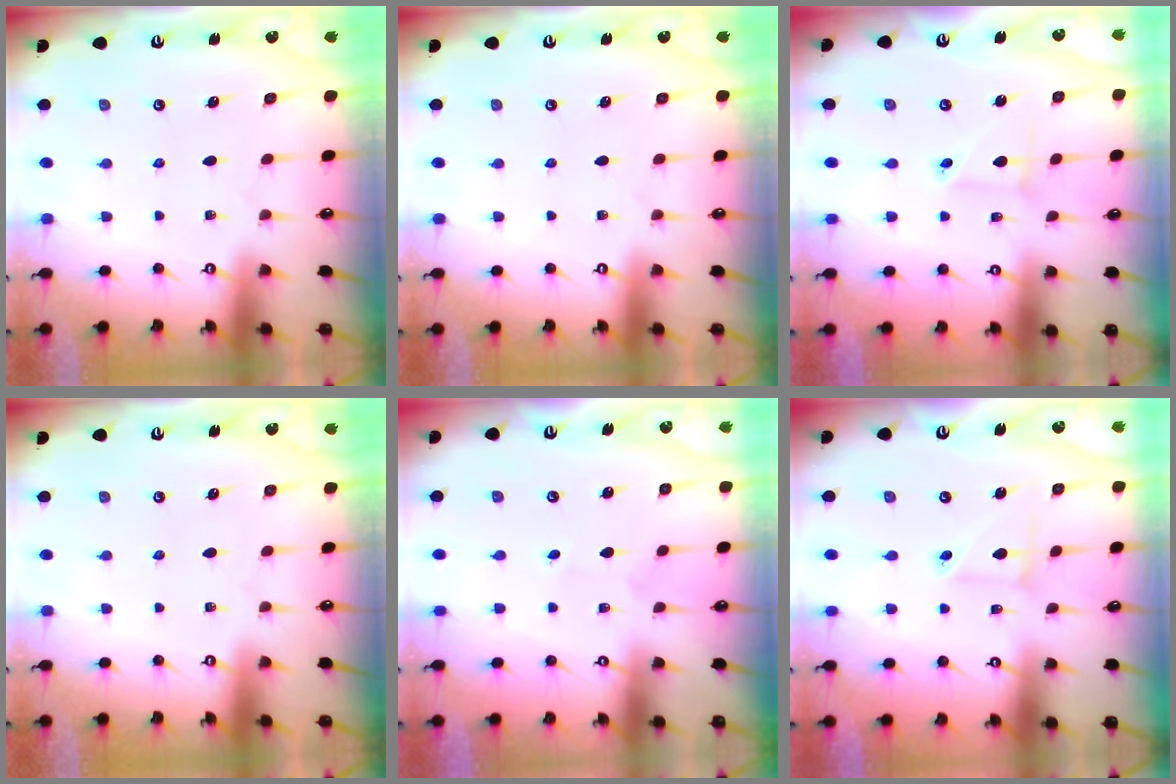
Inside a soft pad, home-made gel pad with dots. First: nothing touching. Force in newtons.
{"total": 0.0}
{"total": 3.1, "press": 3.0, "slide": 0.3}
{"total": 0.0}
{"total": 0.6, "press": 0.6, "slide": 0.0}
{"total": 3.9, "press": 3.9, "slide": 0.4}